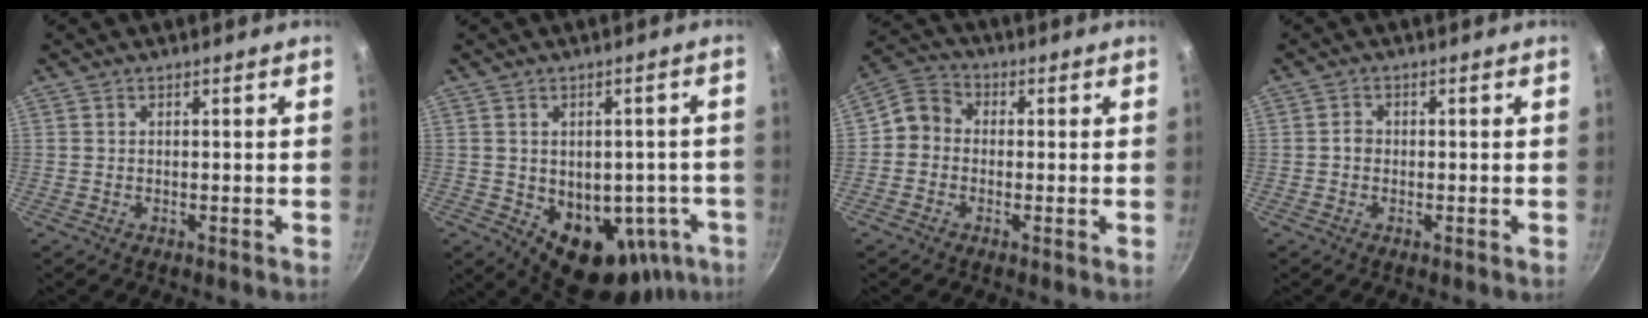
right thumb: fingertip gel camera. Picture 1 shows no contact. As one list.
[{"total": 16.6, "force": [-4.9, 11.6, 10.9], "torque": [-0.090, 0.005, -0.040]}, {"total": 5.4, "force": [-0.8, 4.8, 2.4], "torque": [-0.024, 0.018, -0.039]}, {"total": 1.6, "force": [-0.2, 1.3, 0.7], "torque": [-0.009, 0.009, -0.005]}]